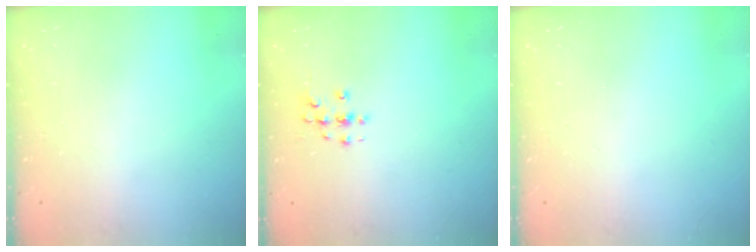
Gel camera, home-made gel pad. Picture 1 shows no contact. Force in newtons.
{"total": 3.9, "press": 3.8, "slide": 0.5}
{"total": 0.0}